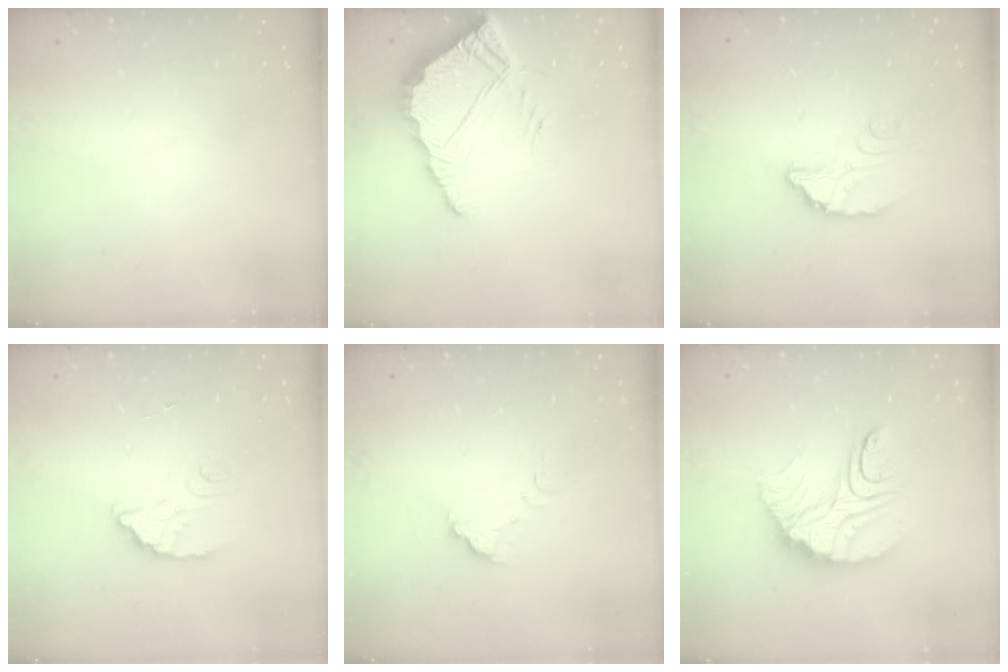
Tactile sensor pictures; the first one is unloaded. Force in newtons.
{"total": 7.2, "press": 7.2, "slide": 0.5}
{"total": 3.6, "press": 3.6, "slide": 0.1}
{"total": 2.3, "press": 2.3, "slide": 0.0}
{"total": 2.4, "press": 2.4, "slide": 0.1}
{"total": 12.9, "press": 12.9, "slide": 0.9}